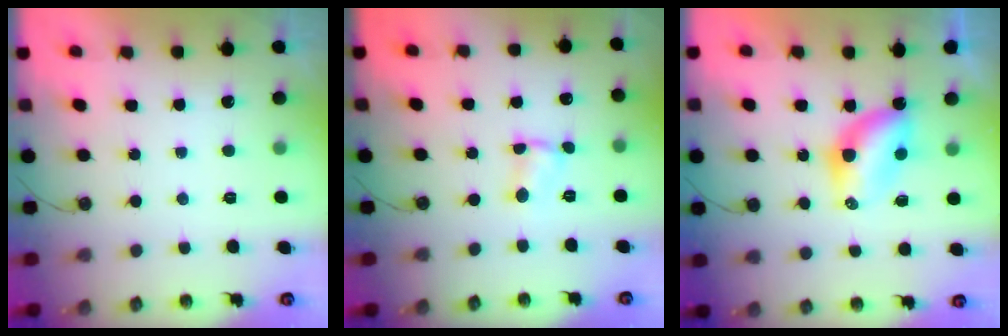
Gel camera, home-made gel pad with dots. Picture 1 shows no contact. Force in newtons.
{"total": 2.1, "press": 2.1, "slide": 0.3}
{"total": 6.4, "press": 6.4, "slide": 0.1}